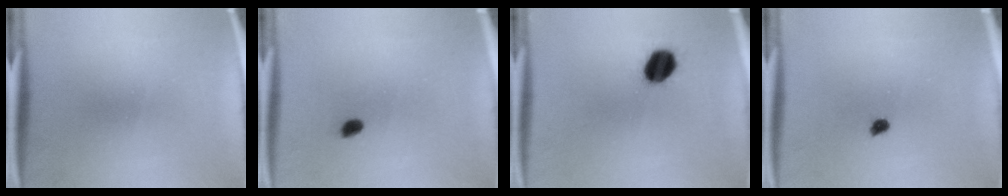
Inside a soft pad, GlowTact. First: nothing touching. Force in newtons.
{"total": 1.6}
{"total": 7.6}
{"total": 1.4}